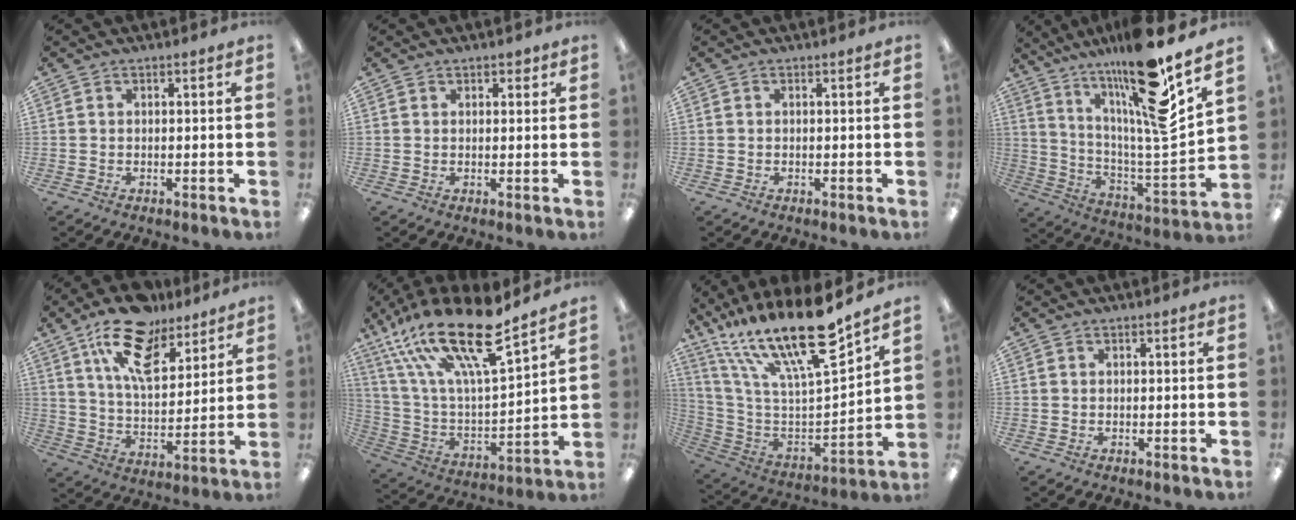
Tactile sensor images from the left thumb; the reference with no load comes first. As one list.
[{"total": 1.7, "force": [1.2, 1.0, 0.9], "torque": [-0.010, -0.001, 0.019]}, {"total": 0.0}, {"total": 20.3, "force": [14.7, 1.7, 13.9], "torque": [-0.230, -0.107, 0.225]}, {"total": 16.8, "force": [11.1, 8.0, 9.7], "torque": [-0.161, -0.049, 0.194]}, {"total": 24.2, "force": [17.3, 6.7, 15.6], "torque": [-0.294, -0.106, 0.295]}, {"total": 24.0, "force": [17.8, 5.9, 15.0], "torque": [-0.266, -0.124, 0.302]}, {"total": 0.0}]